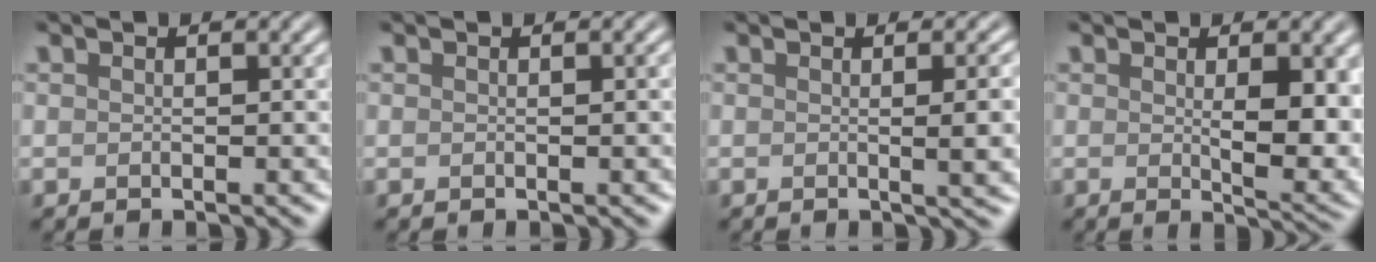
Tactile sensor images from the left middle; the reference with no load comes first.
{"total": 0.8, "force": [0.0, 0.3, 0.8], "torque": [-0.006, -0.002, 0.000]}
{"total": 4.7, "force": [0.0, 1.6, 4.4], "torque": [-0.039, 0.006, 0.002]}
{"total": 5.1, "force": [0.3, 1.5, 4.8], "torque": [-0.067, -0.008, 0.016]}